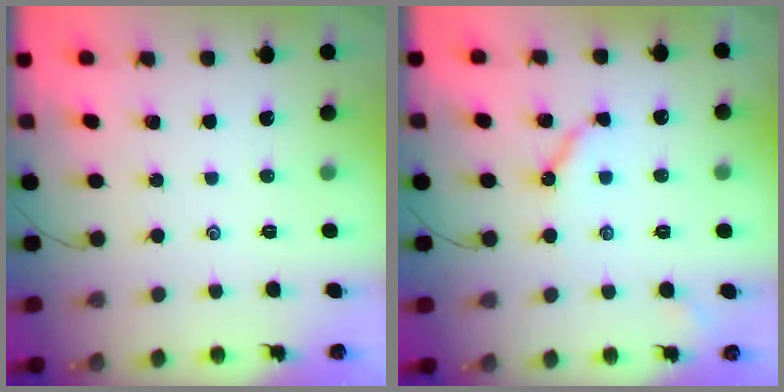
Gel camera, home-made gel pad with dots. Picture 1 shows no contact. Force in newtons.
{"total": 5.8, "press": 5.8, "slide": 0.7}